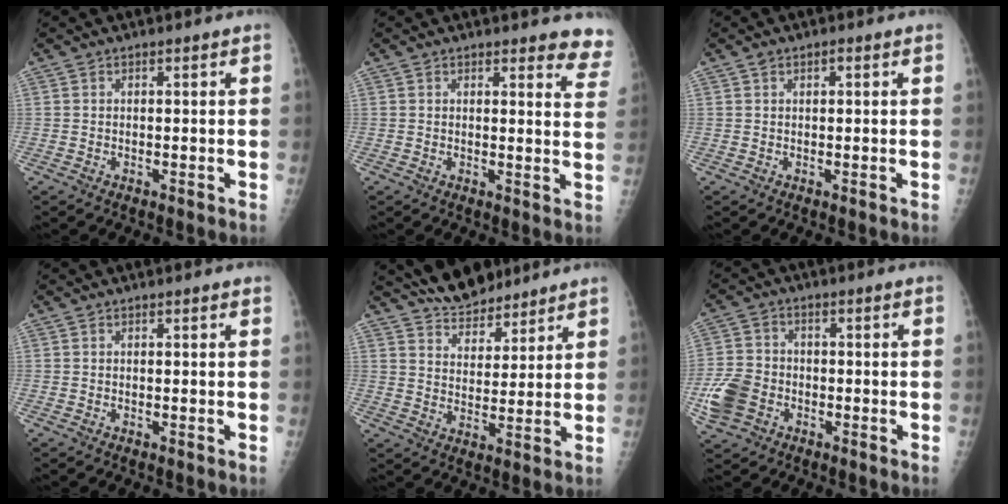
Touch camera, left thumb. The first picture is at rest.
{"total": 7.2, "force": [6.6, 1.9, 1.9], "torque": [0.022, -0.040, 0.043]}
{"total": 1.2, "force": [0.4, 0.6, 0.9], "torque": [-0.017, 0.005, 0.008]}
{"total": 0.0}
{"total": 10.2, "force": [9.0, 4.0, 2.7], "torque": [-0.016, -0.044, 0.154]}
{"total": 8.4, "force": [-3.0, 6.6, 4.4], "torque": [-0.086, 0.013, -0.059]}